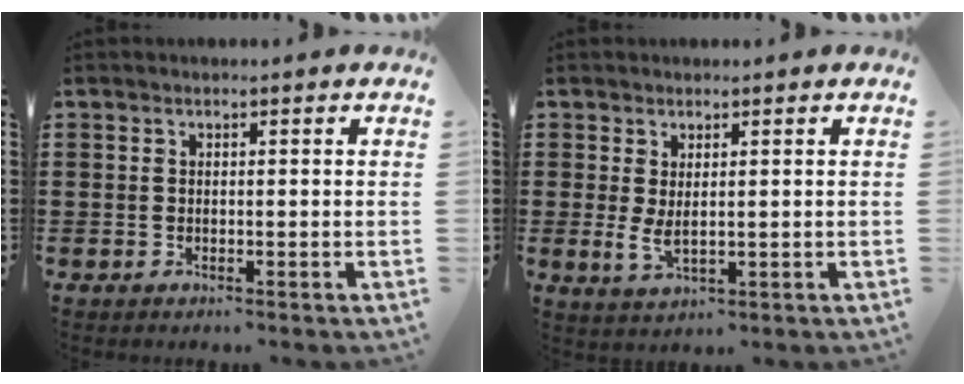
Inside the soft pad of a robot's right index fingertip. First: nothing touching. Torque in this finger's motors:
{"motor_torque": [1.13, 1.01, 0.10, 0.03]}